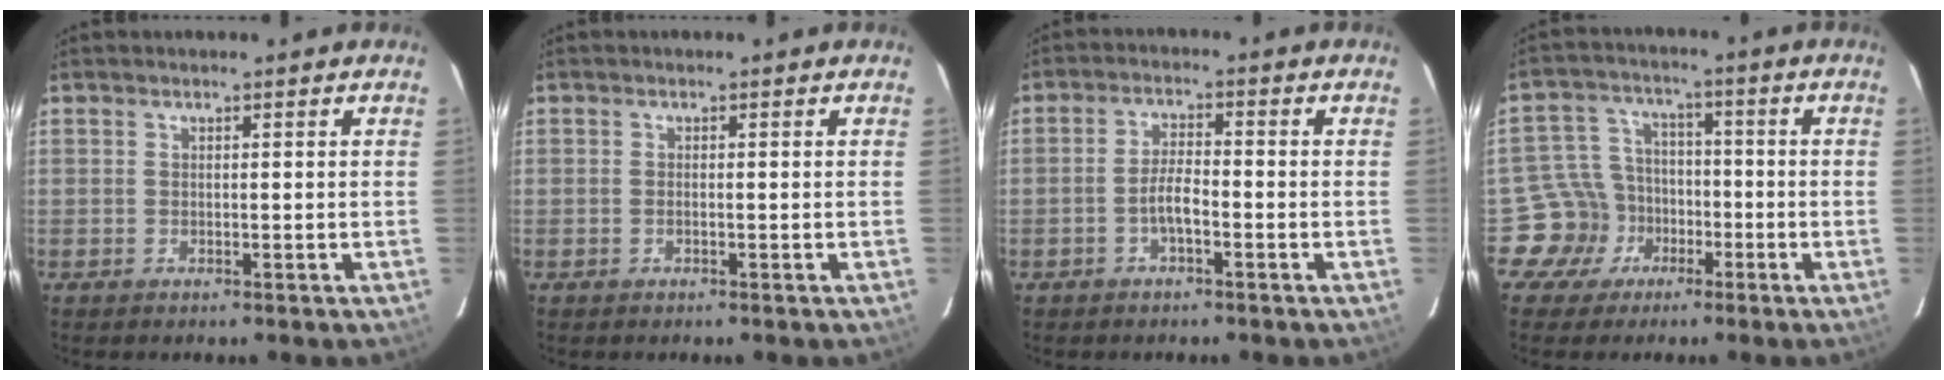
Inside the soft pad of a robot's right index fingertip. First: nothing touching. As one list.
[{"total": 0.5, "force": [-0.2, 0.2, 0.5], "torque": [-0.011, 0.001, -0.004]}, {"total": 3.7, "force": [-1.8, 0.9, 3.1], "torque": [-0.065, 0.005, -0.033]}, {"total": 8.7, "force": [-4.4, 7.5, 0.4], "torque": [-0.029, 0.028, -0.071]}]